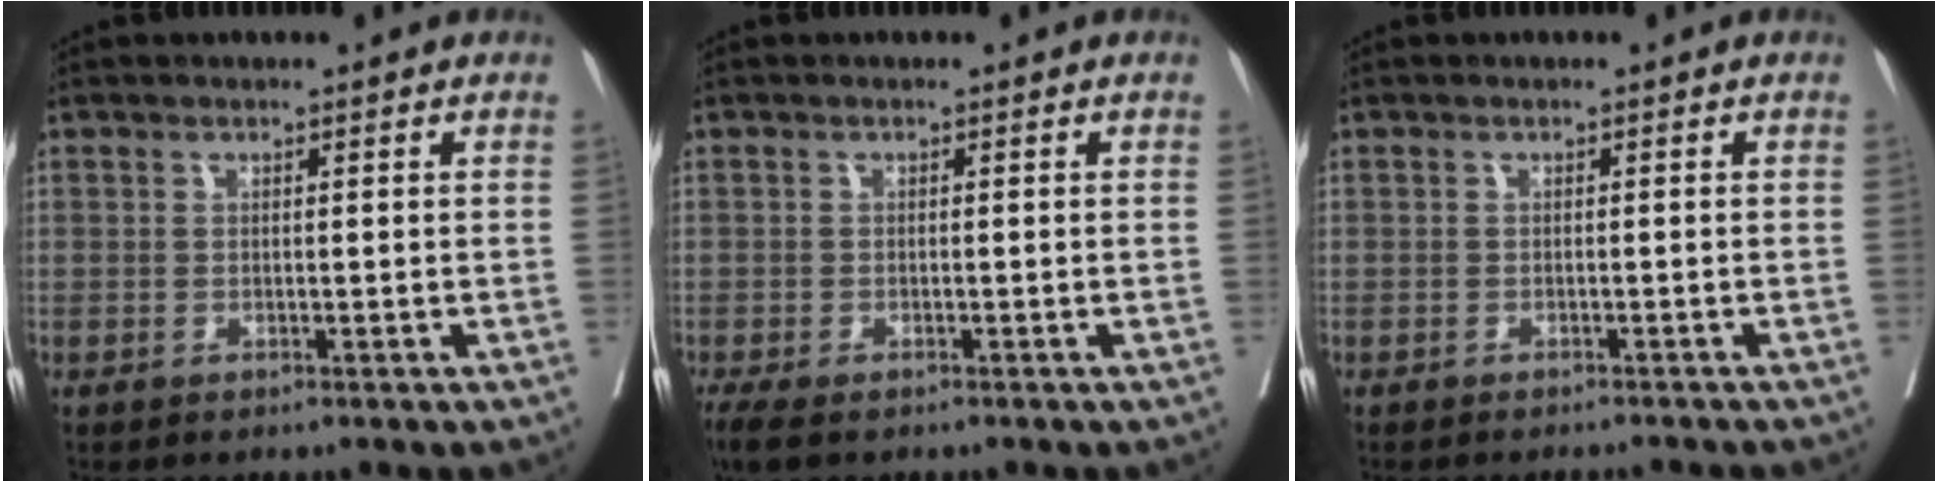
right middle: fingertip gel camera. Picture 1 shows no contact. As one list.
[{"total": 4.7, "force": [-3.4, 1.8, 2.7], "torque": [-0.052, -0.016, -0.056]}, {"total": 3.2, "force": [-3.1, -0.2, 0.4], "torque": [-0.001, -0.009, -0.037]}]